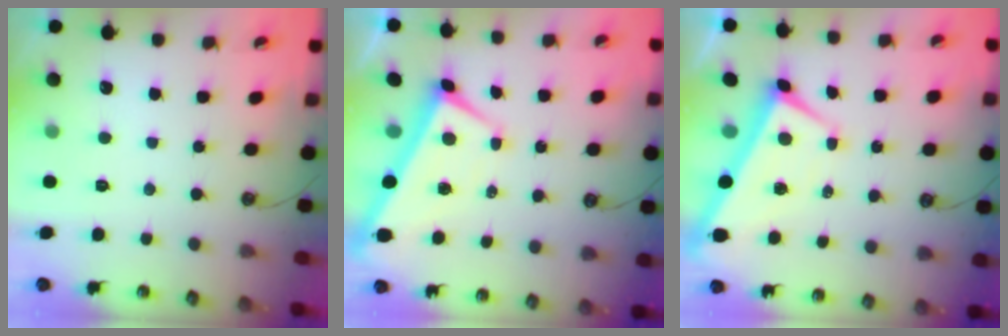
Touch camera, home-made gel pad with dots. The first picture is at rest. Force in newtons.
{"total": 2.2, "press": 2.1, "slide": 0.6}
{"total": 2.2, "press": 2.1, "slide": 0.6}